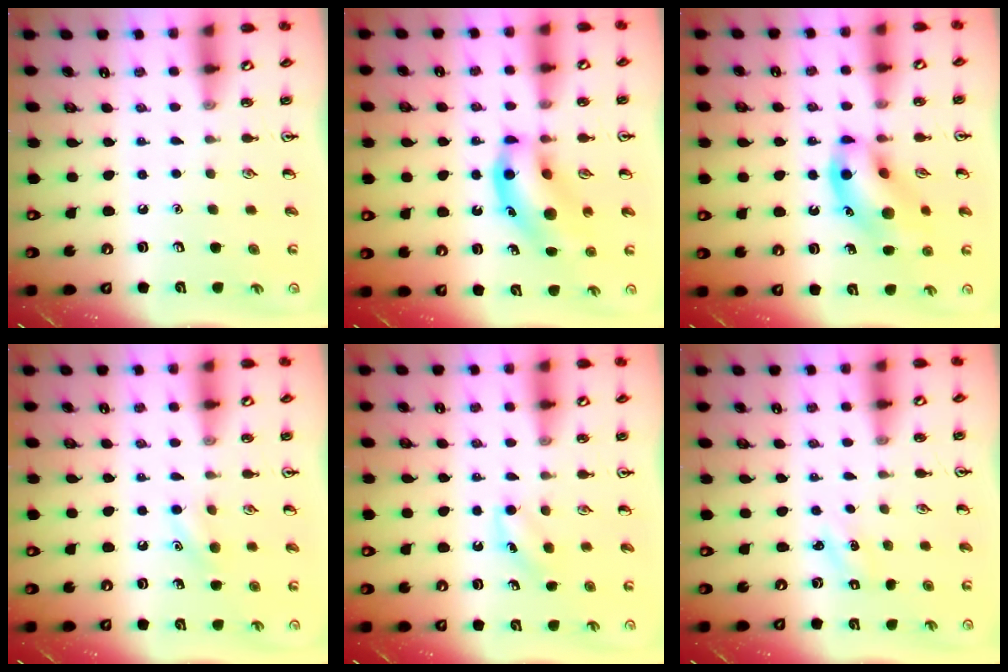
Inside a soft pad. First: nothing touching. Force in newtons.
{"total": 12.0, "press": 11.5, "slide": 3.5}
{"total": 13.6, "press": 13.5, "slide": 1.5}
{"total": 6.8, "press": 6.4, "slide": 2.3}
{"total": 3.8, "press": 3.6, "slide": 1.1}
{"total": 1.2, "press": 1.1, "slide": 0.4}